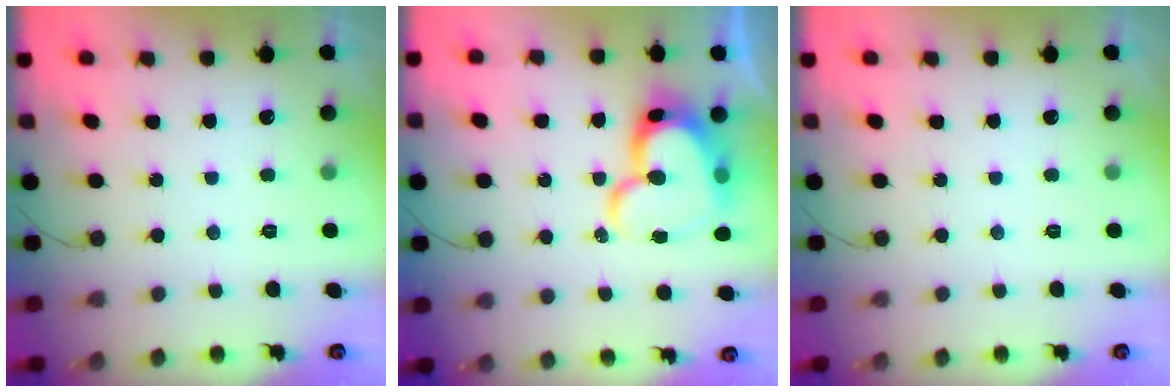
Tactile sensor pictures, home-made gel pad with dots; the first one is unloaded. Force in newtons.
{"total": 19.0, "press": 19.0, "slide": 1.3}
{"total": 0.0}